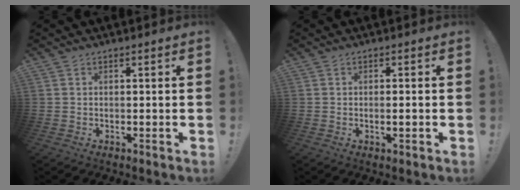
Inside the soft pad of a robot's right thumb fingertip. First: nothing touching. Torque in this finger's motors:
{"motor_torque": [-0.31, -0.13, -0.15, 0.37, 0.01]}